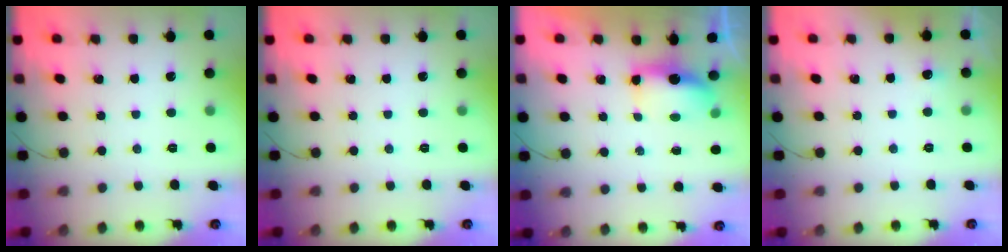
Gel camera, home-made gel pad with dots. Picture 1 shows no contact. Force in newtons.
{"total": 0.0}
{"total": 6.5, "press": 6.4, "slide": 0.4}
{"total": 11.3, "press": 2.9, "slide": 10.9}